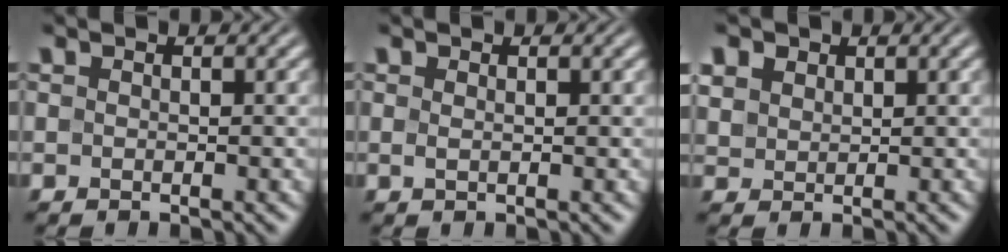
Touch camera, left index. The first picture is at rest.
{"total": 0.7, "force": [0.3, 0.2, 0.6], "torque": [-0.013, 0.000, 0.005]}
{"total": 2.7, "force": [1.7, 1.8, 1.1], "torque": [-0.032, 0.007, 0.034]}